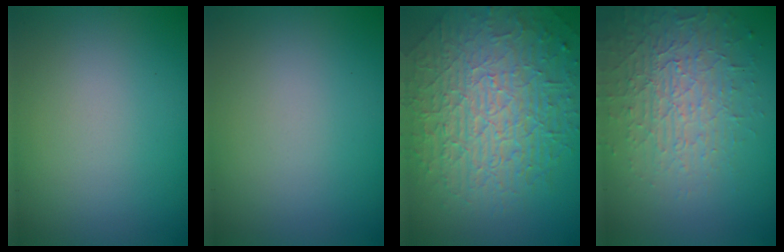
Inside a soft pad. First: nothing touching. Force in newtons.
{"total": 0.0}
{"total": 10.0, "press": 6.3, "slide": 7.7}
{"total": 4.0, "press": 3.7, "slide": 1.4}